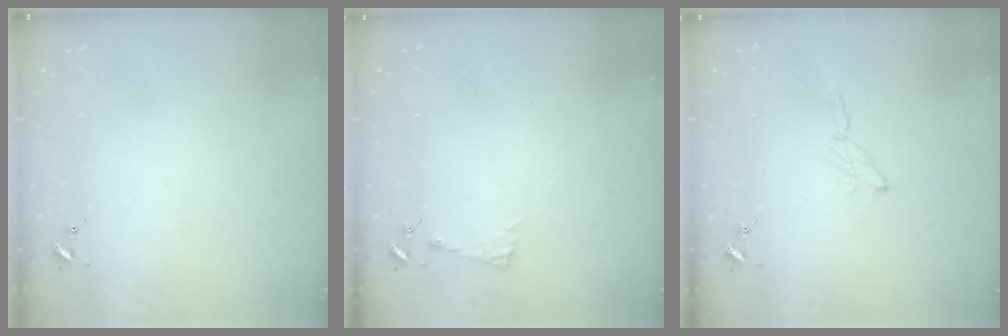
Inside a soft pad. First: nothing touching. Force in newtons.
{"total": 2.8, "press": 2.8, "slide": 0.3}
{"total": 3.9, "press": 3.9, "slide": 0.4}